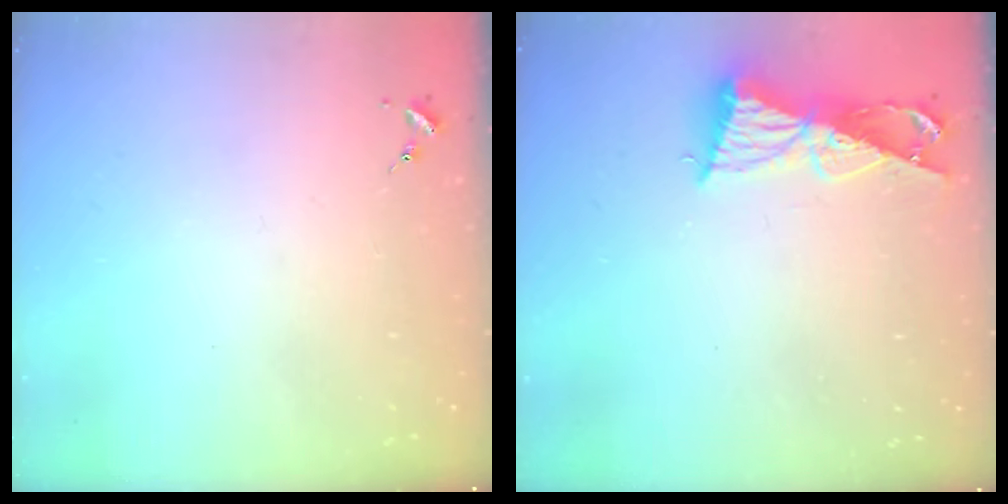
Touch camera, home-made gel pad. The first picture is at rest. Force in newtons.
{"total": 9.8, "press": 9.8, "slide": 0.6}